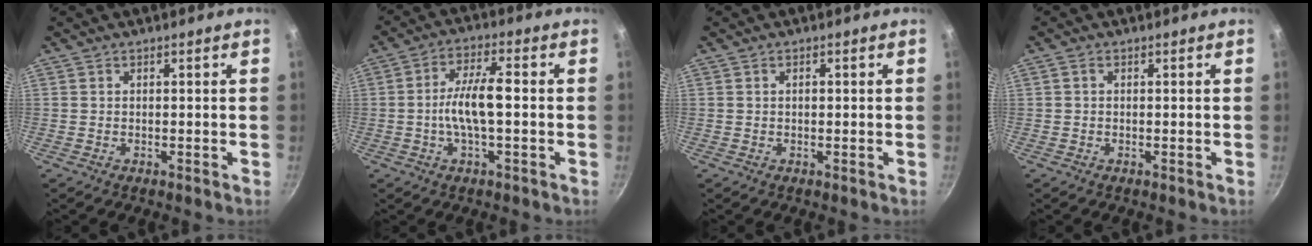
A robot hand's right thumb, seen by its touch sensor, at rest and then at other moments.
{"total": 8.2, "force": [-0.8, 2.5, 7.8], "torque": [-0.146, 0.021, -0.022]}
{"total": 0.6, "force": [0.1, 0.3, 0.4], "torque": [-0.006, 0.003, 0.002]}
{"total": 0.8, "force": [0.1, 0.6, 0.5], "torque": [-0.010, 0.005, 0.002]}